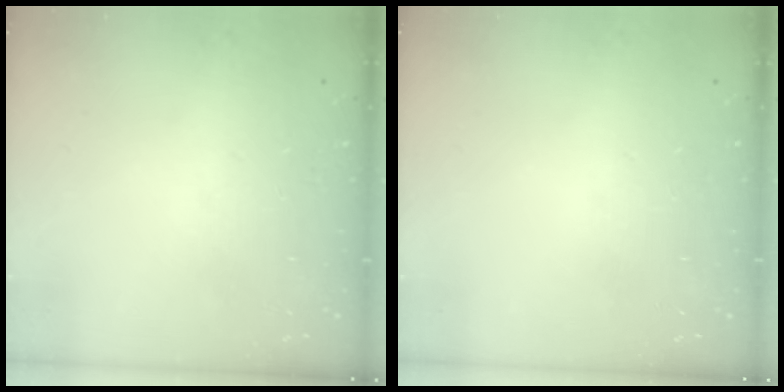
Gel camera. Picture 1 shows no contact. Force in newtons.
{"total": 0.0}